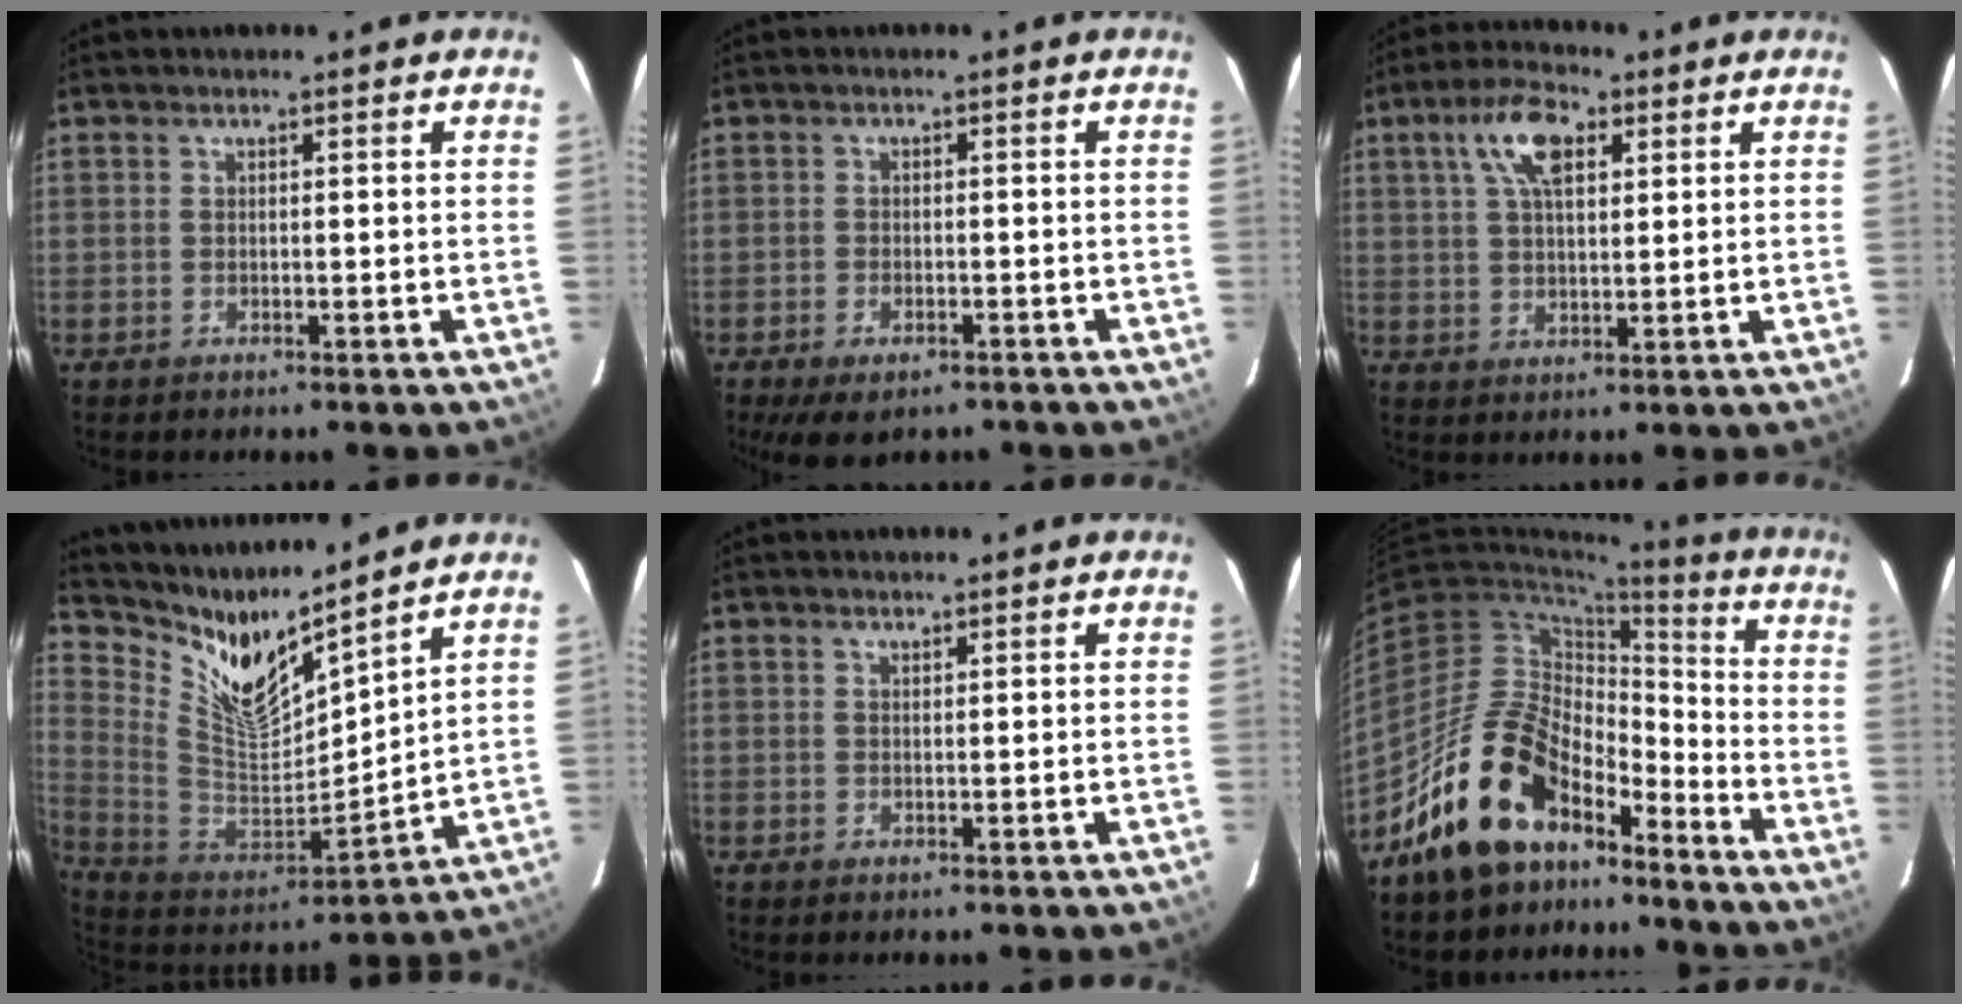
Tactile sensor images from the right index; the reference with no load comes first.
{"total": 6.7, "force": [-4.5, 3.1, 3.8], "torque": [-0.088, -0.022, -0.068]}
{"total": 8.6, "force": [3.8, 3.7, 6.8], "torque": [-0.126, 0.019, 0.068]}
{"total": 13.4, "force": [11.5, 1.6, 6.8], "torque": [-0.137, -0.049, 0.221]}
{"total": 0.6, "force": [0.5, 0.0, -0.2], "torque": [0.004, 0.000, 0.010]}
{"total": 16.8, "force": [-12.5, 8.4, 7.5], "torque": [-0.141, 0.030, -0.199]}